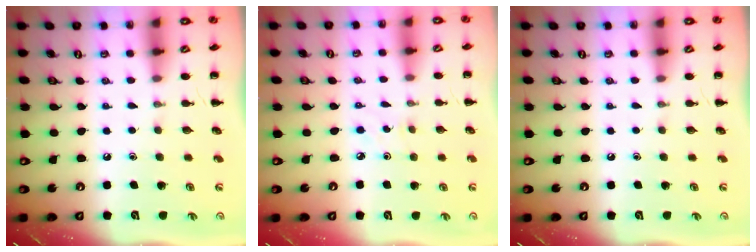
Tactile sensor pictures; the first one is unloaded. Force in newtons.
{"total": 2.1, "press": 2.0, "slide": 0.7}
{"total": 0.0}